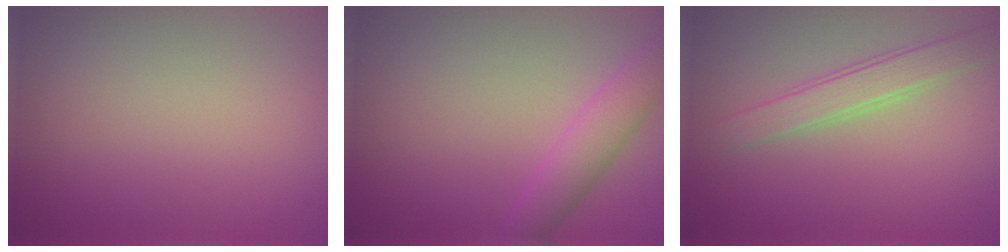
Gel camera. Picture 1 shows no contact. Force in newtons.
{"total": 2.9, "press": 2.9, "slide": 0.1}
{"total": 2.5, "press": 2.5, "slide": 0.1}